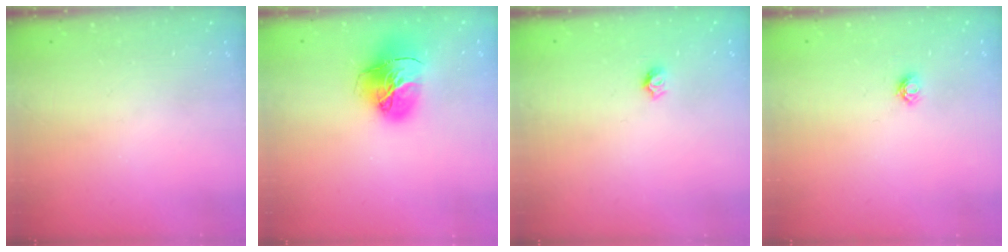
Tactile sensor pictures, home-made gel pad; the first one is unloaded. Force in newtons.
{"total": 16.2, "press": 16.1, "slide": 1.6}
{"total": 5.1, "press": 5.1, "slide": 0.4}
{"total": 3.5, "press": 3.4, "slide": 0.4}